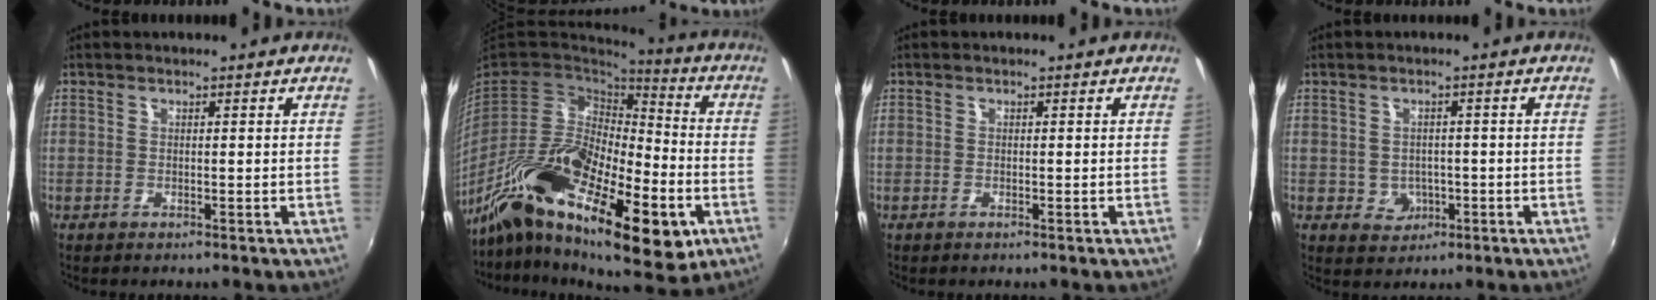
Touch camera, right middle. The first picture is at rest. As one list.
[{"total": 28.2, "force": [-12.9, 11.6, 22.2], "torque": [-0.385, -0.036, -0.222]}, {"total": 0.0}, {"total": 3.9, "force": [-0.8, 3.7, 1.1], "torque": [-0.026, 0.004, -0.002]}]